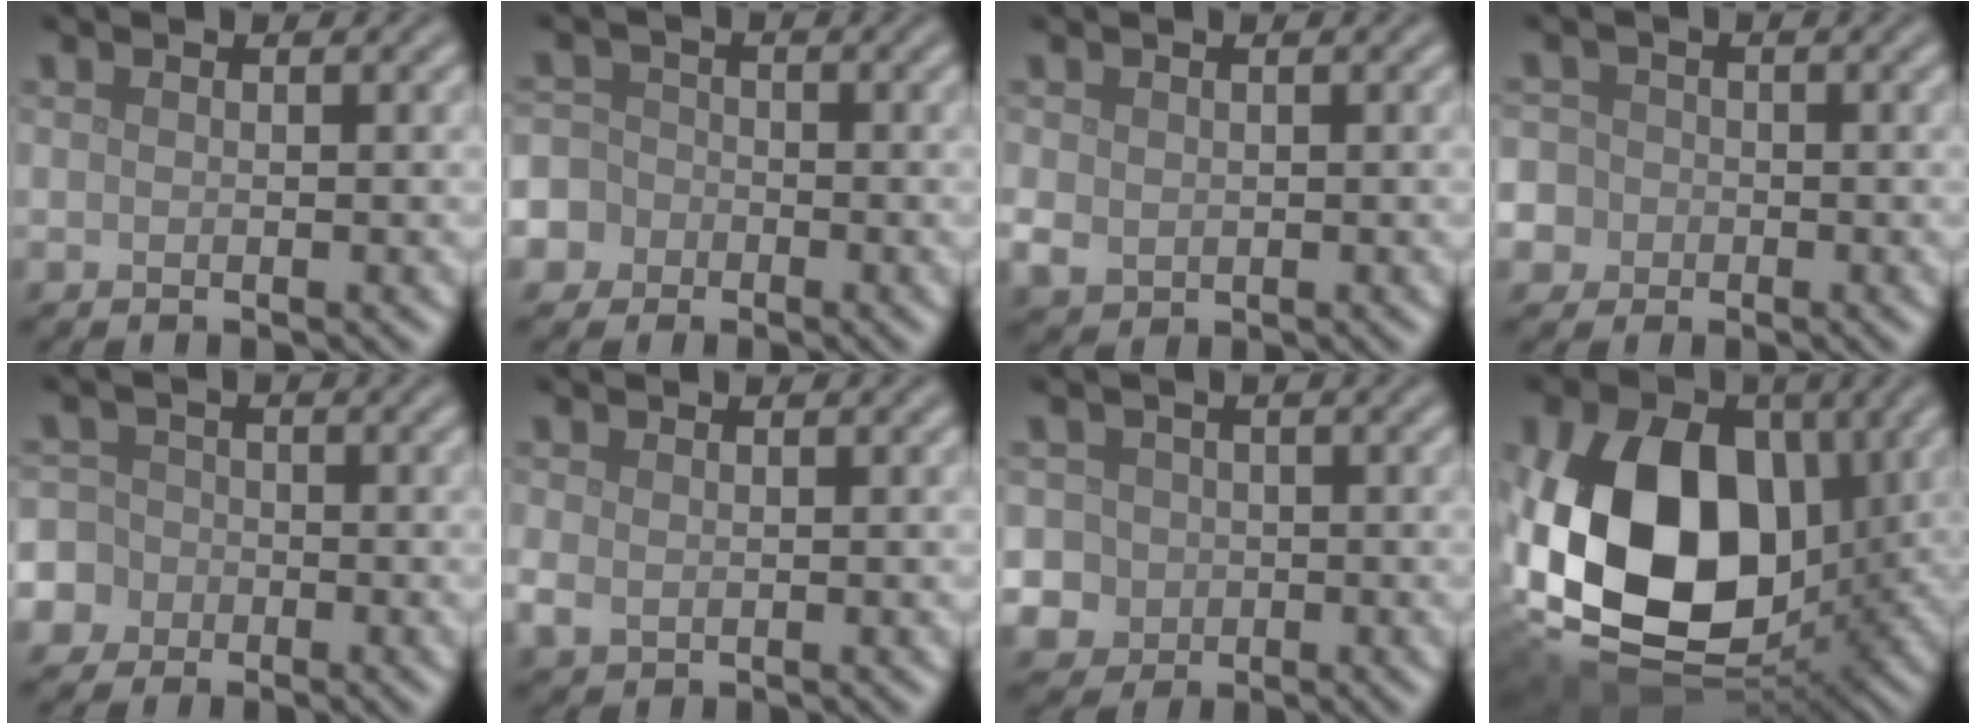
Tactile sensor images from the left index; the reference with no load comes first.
{"total": 7.0, "force": [-3.3, 6.0, 1.3], "torque": [-0.035, -0.008, -0.085]}
{"total": 2.0, "force": [0.1, 1.8, 0.9], "torque": [-0.022, -0.004, 0.003]}
{"total": 7.6, "force": [-2.3, 6.9, 2.0], "torque": [-0.047, 0.002, -0.081]}
{"total": 7.4, "force": [-3.0, 6.6, 1.5], "torque": [-0.043, -0.006, -0.086]}
{"total": 1.5, "force": [-0.1, 1.3, 0.9], "torque": [-0.023, -0.004, 0.000]}
{"total": 5.6, "force": [-0.3, 5.4, 1.5], "torque": [-0.023, 0.020, -0.026]}
{"total": 17.5, "force": [0.9, 12.3, 12.4], "torque": [-0.259, -0.017, 0.009]}